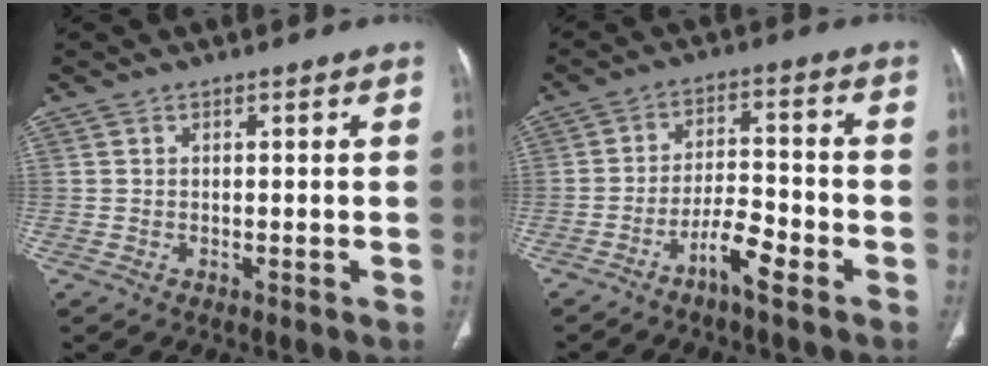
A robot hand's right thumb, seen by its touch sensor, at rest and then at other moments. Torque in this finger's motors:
{"motor_torque": [-0.36, -0.15, -0.03, -0.17, 0.03]}